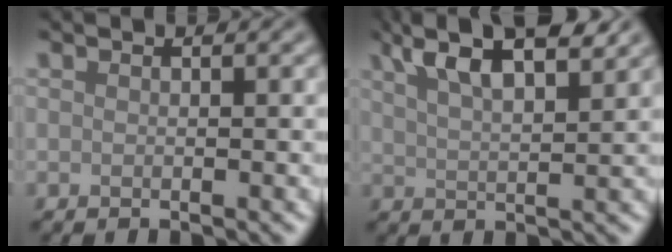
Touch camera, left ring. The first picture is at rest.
{"total": 7.6, "force": [5.1, 2.3, 5.2], "torque": [-0.090, 0.021, 0.076]}